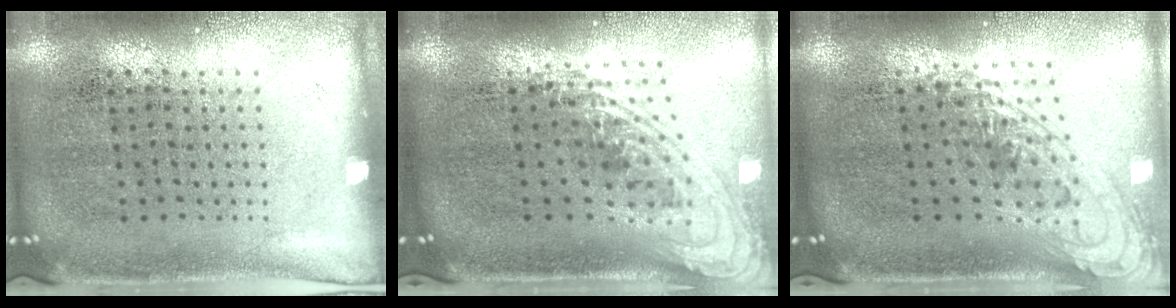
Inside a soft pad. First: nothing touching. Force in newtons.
{"total": 2.3, "press": 1.7, "slide": 1.6}
{"total": 1.5, "press": 1.3, "slide": 0.7}